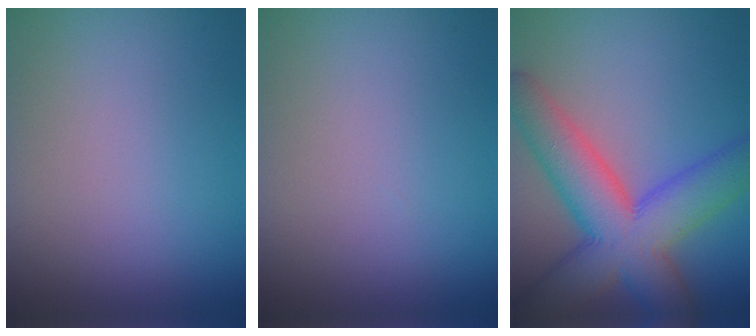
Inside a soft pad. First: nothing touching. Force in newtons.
{"total": 0.0}
{"total": 11.3, "press": 11.3, "slide": 0.2}